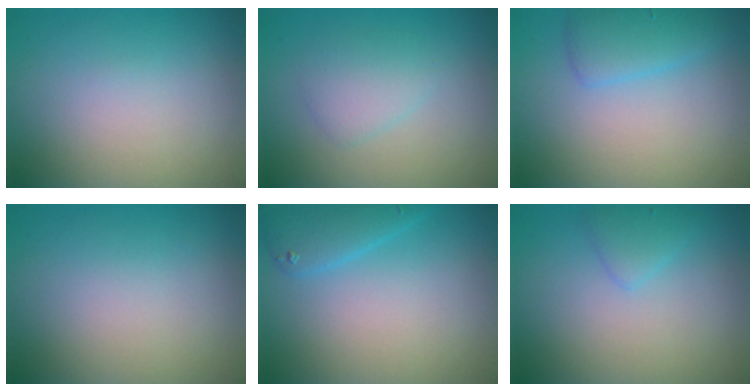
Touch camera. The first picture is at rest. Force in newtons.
{"total": 2.2, "press": 2.2, "slide": 0.0}
{"total": 2.4, "press": 2.4, "slide": 0.3}
{"total": 0.0}
{"total": 2.9, "press": 2.9, "slide": 0.2}
{"total": 1.5, "press": 1.5, "slide": 0.1}